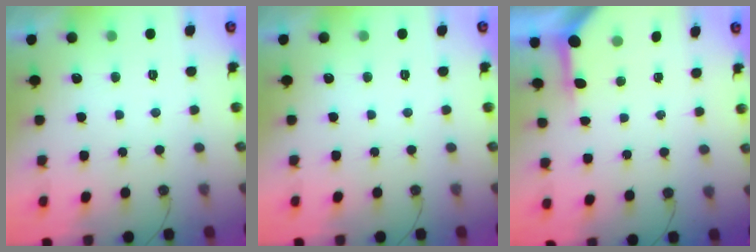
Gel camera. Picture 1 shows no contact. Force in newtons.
{"total": 0.0}
{"total": 3.6, "press": 3.6, "slide": 0.4}